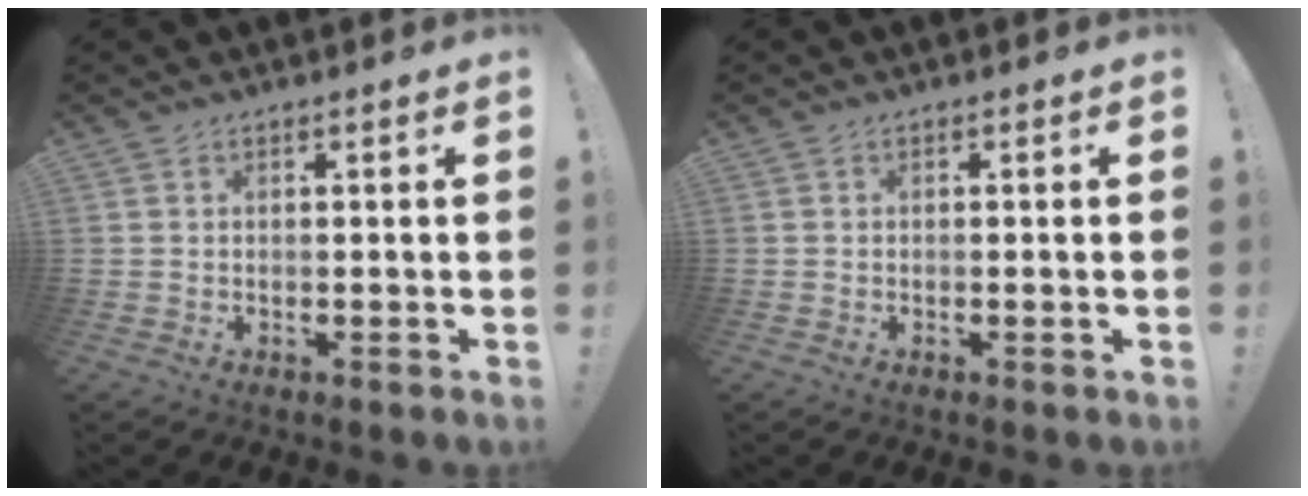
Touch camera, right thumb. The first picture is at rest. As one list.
[{"total": 0.8, "force": [-0.2, -0.4, 0.6], "torque": [-0.014, -0.001, -0.003]}]